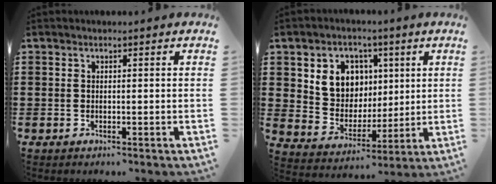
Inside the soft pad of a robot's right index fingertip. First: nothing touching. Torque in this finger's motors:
{"motor_torque": [0.85, 0.45, 0.46, 0.10]}